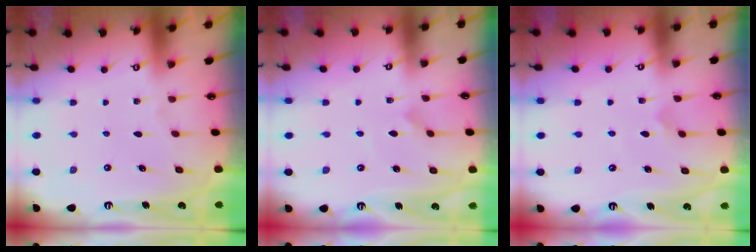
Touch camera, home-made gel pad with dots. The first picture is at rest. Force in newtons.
{"total": 2.5, "press": 2.5, "slide": 0.2}
{"total": 4.4, "press": 4.3, "slide": 0.4}